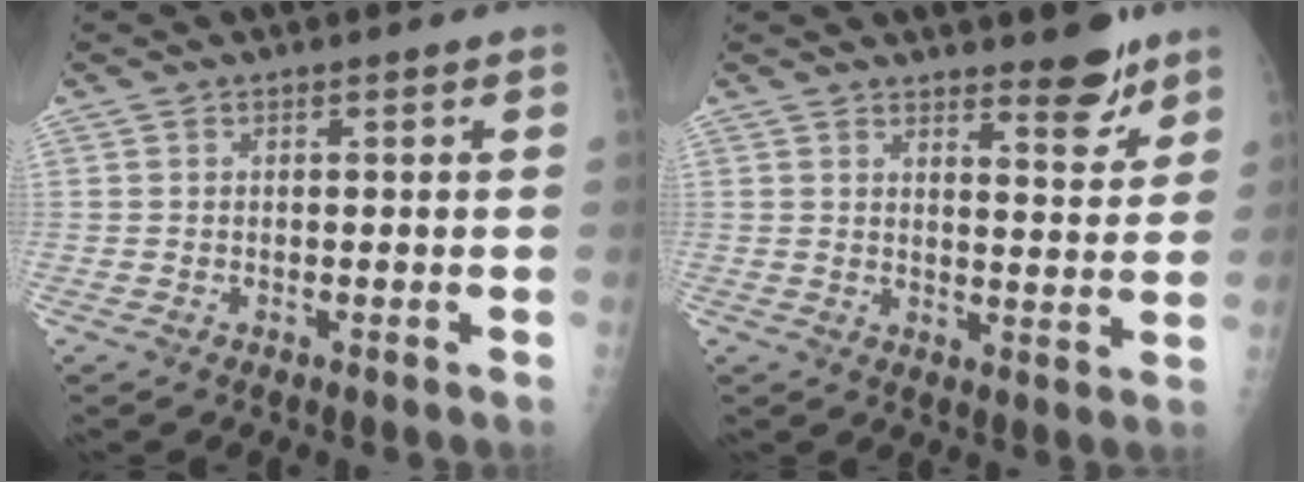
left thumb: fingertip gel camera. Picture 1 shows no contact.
{"total": 6.5, "force": [5.0, 1.8, 3.8], "torque": [-0.033, -0.040, 0.069]}